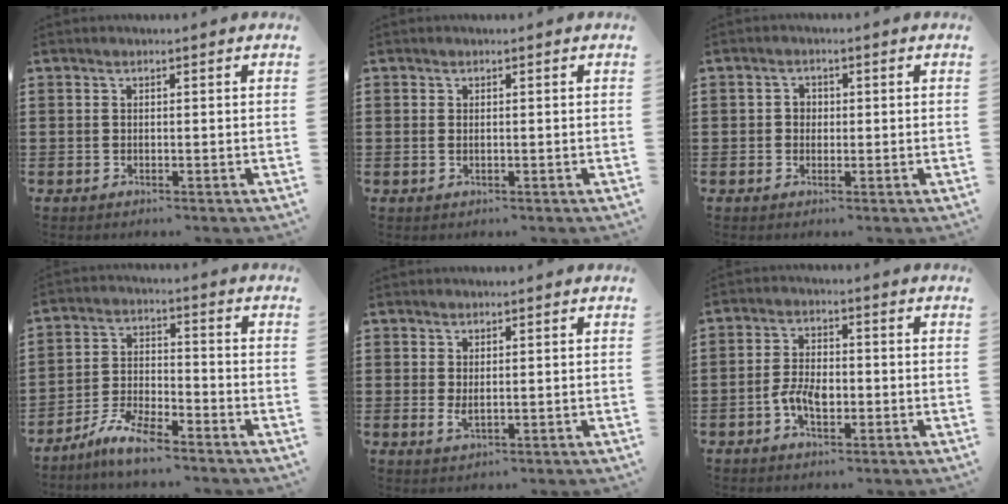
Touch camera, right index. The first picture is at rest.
{"total": 0.6, "force": [0.0, 0.3, 0.5], "torque": [-0.012, 0.001, 0.000]}
{"total": 1.5, "force": [-0.1, 1.4, 0.6], "torque": [-0.015, 0.007, -0.004]}
{"total": 6.2, "force": [-5.4, 1.1, 2.8], "torque": [-0.065, 0.001, -0.106]}
{"total": 1.7, "force": [0.5, 0.6, 1.5], "torque": [-0.029, 0.001, 0.010]}
{"total": 4.6, "force": [-1.4, 2.5, 3.6], "torque": [-0.085, 0.000, -0.030]}